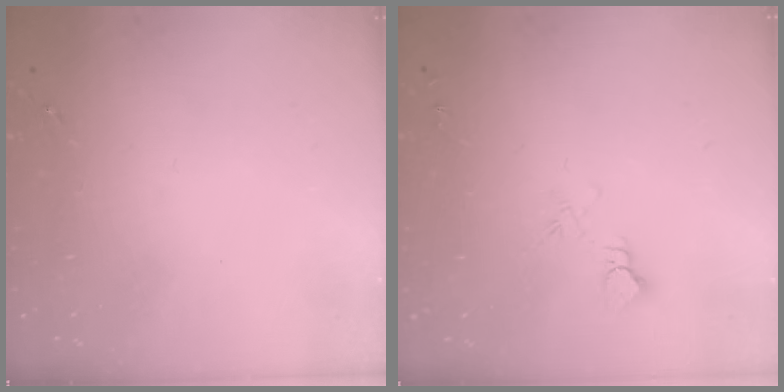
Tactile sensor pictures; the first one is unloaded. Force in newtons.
{"total": 3.7, "press": 3.7, "slide": 0.4}